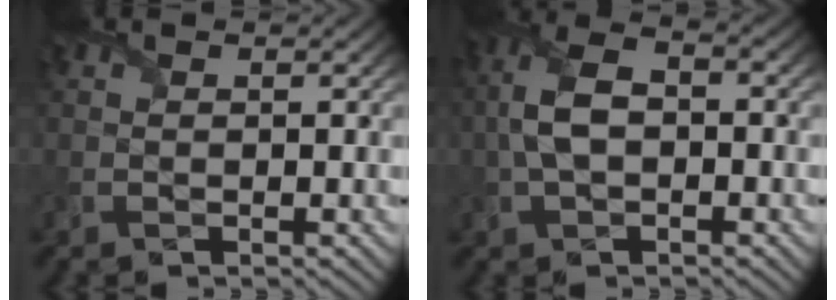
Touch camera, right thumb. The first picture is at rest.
{"total": 6.8, "force": [-0.4, 3.9, 5.5], "torque": [-0.131, 0.010, -0.015]}